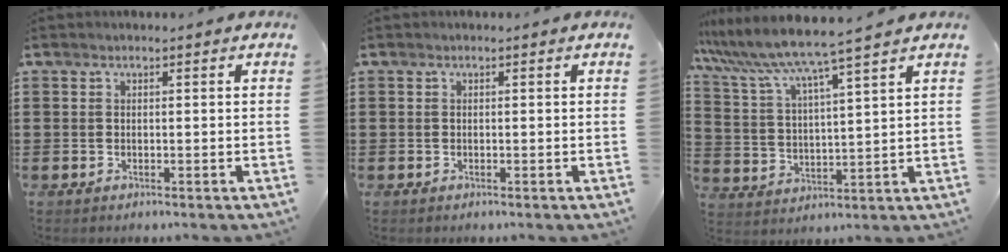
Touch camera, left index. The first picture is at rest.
{"total": 0.0}
{"total": 7.1, "force": [6.3, -1.1, 3.0], "torque": [-0.086, -0.046, 0.102]}